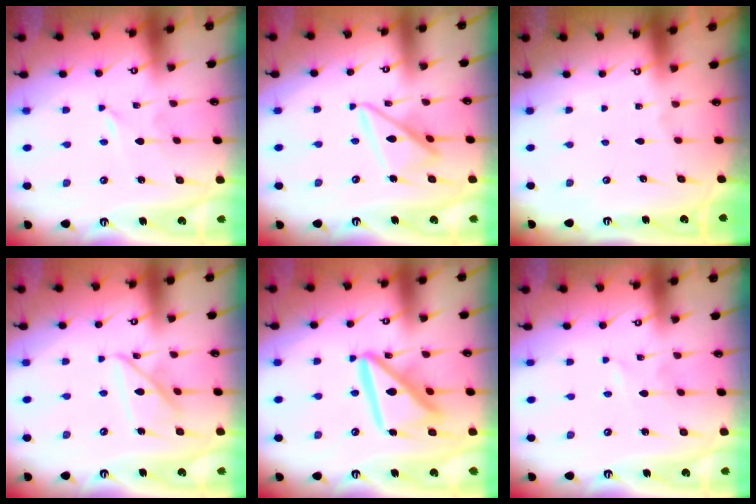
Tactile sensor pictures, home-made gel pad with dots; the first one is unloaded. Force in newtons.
{"total": 12.7, "press": 12.6, "slide": 1.2}
{"total": 0.0}
{"total": 11.5, "press": 11.5, "slide": 1.0}
{"total": 16.0, "press": 15.9, "slide": 1.7}
{"total": 0.0}